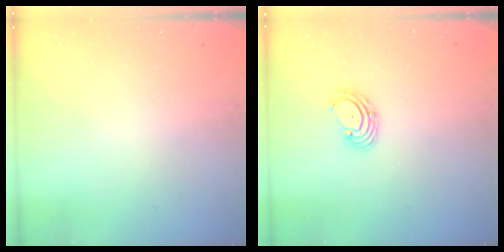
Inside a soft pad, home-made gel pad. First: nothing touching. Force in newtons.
{"total": 3.4, "press": 3.3, "slide": 0.5}